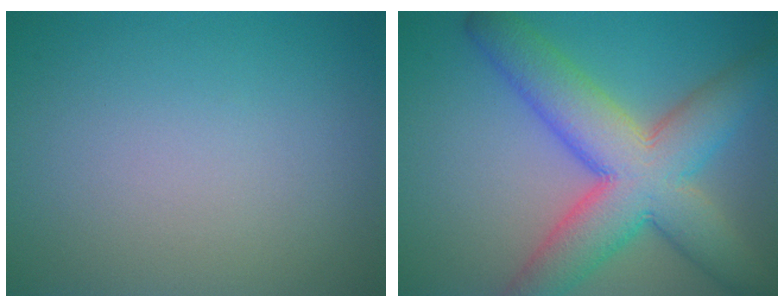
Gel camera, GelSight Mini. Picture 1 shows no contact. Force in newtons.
{"total": 10.2, "press": 10.2, "slide": 0.7}